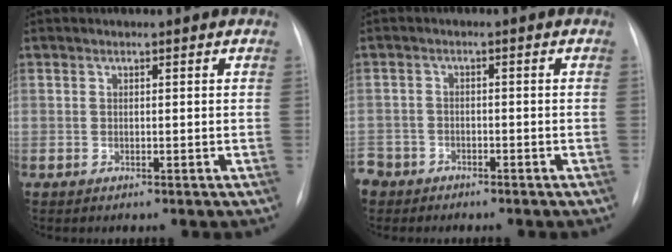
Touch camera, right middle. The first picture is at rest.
{"total": 5.5, "force": [-4.2, 3.5, 0.2], "torque": [-0.011, 0.002, -0.081]}